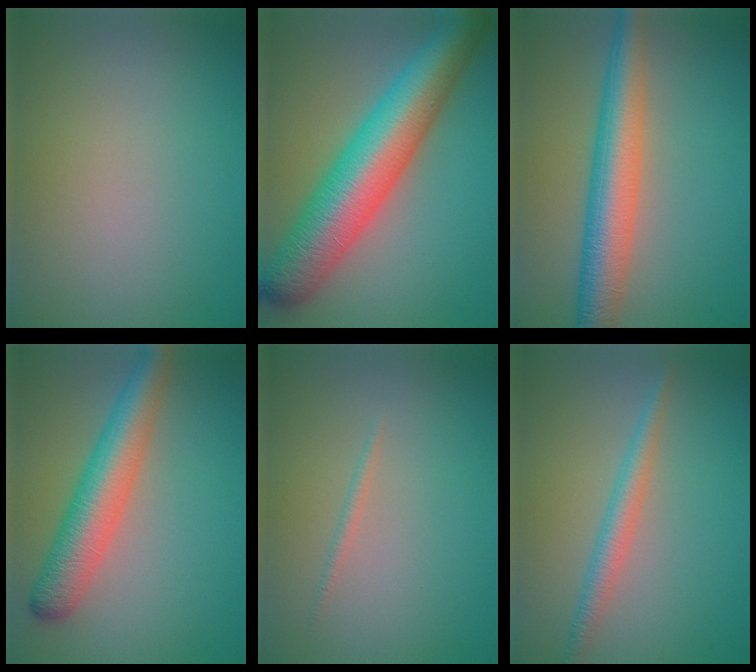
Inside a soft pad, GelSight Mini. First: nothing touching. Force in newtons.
{"total": 11.2, "press": 11.2, "slide": 0.3}
{"total": 6.5, "press": 6.5, "slide": 0.1}
{"total": 6.1, "press": 6.1, "slide": 0.2}
{"total": 0.6, "press": 0.6, "slide": 0.0}
{"total": 2.5, "press": 2.5, "slide": 0.1}